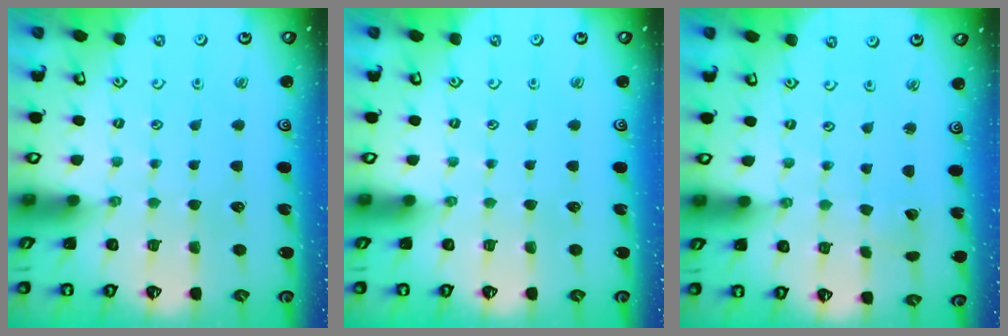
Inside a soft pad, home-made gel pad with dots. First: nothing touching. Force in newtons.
{"total": 0.0}
{"total": 1.0, "press": 1.0, "slide": 0.1}